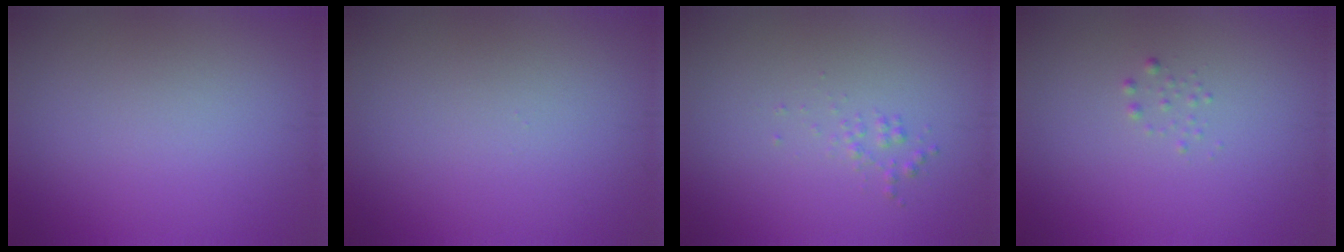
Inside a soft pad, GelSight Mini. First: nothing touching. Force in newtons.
{"total": 0.0}
{"total": 0.7, "press": 0.7, "slide": 0.0}
{"total": 0.6, "press": 0.6, "slide": 0.0}